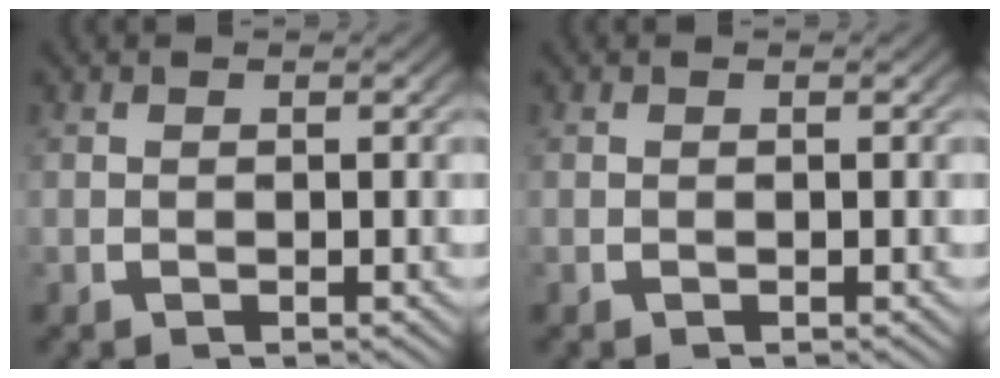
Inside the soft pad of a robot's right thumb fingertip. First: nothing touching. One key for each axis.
{"total": 0.0}